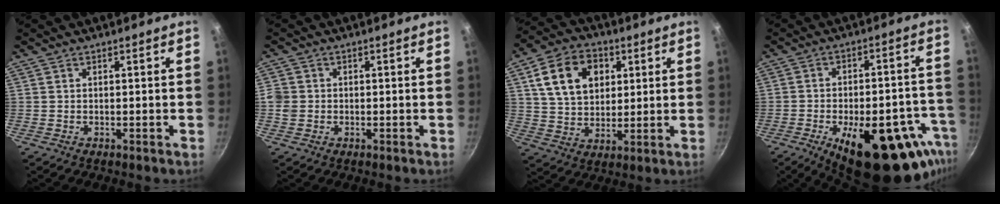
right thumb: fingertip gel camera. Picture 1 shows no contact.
{"total": 2.9, "force": [-0.2, 2.7, 1.1], "torque": [-0.014, 0.006, -0.007]}
{"total": 14.6, "force": [4.6, 10.6, 9.0], "torque": [-0.133, -0.001, 0.078]}
{"total": 25.3, "force": [-12.7, 11.0, 18.9], "torque": [-0.194, 0.042, -0.168]}